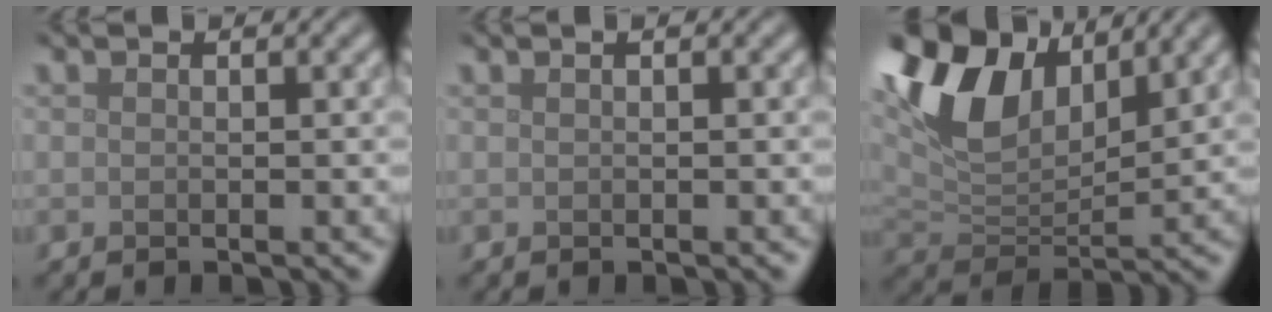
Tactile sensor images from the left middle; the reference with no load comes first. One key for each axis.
{"total": 0.7, "fx": 0.3, "fy": 0.2, "fz": 0.6, "tx": -0.010, "ty": 0.007, "tz": 0.002}
{"total": 9.4, "fx": 4.9, "fy": 5.1, "fz": 6.2, "tx": -0.133, "ty": 0.008, "tz": 0.092}